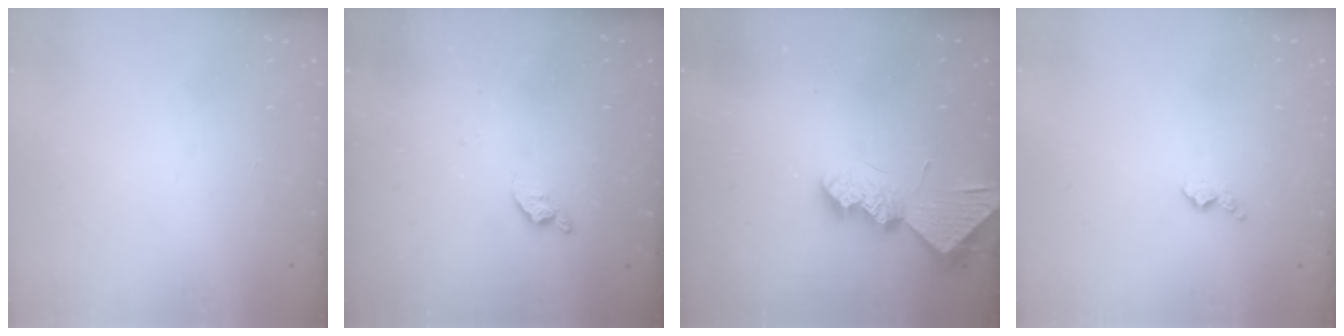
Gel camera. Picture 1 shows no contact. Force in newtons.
{"total": 6.5, "press": 6.5, "slide": 0.8}
{"total": 9.3, "press": 9.3, "slide": 0.2}
{"total": 3.7, "press": 3.6, "slide": 0.5}